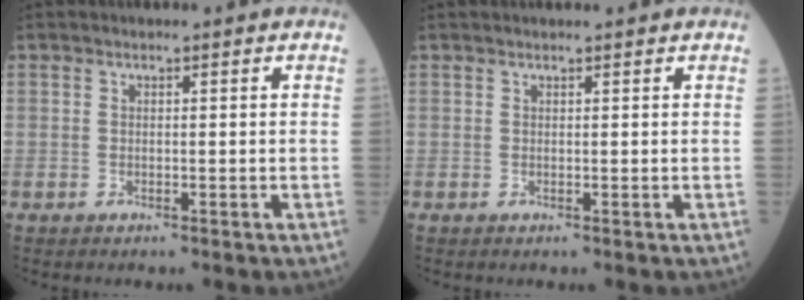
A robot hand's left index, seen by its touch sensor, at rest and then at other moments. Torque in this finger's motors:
{"motor_torque": [0.25, -0.25, -0.03, -0.01]}